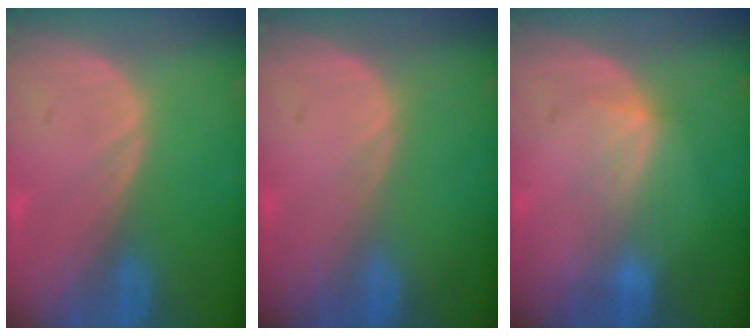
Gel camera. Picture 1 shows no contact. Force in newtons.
{"total": 0.0}
{"total": 3.2, "press": 3.2, "slide": 0.4}